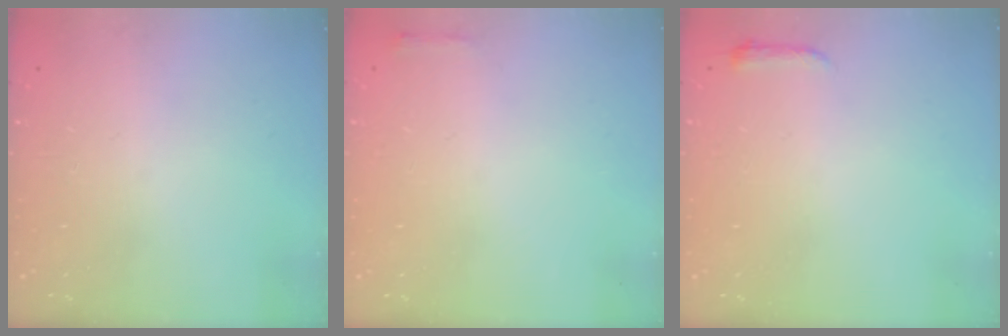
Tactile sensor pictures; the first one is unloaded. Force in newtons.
{"total": 2.3, "press": 2.3, "slide": 0.5}
{"total": 3.0, "press": 2.9, "slide": 0.6}